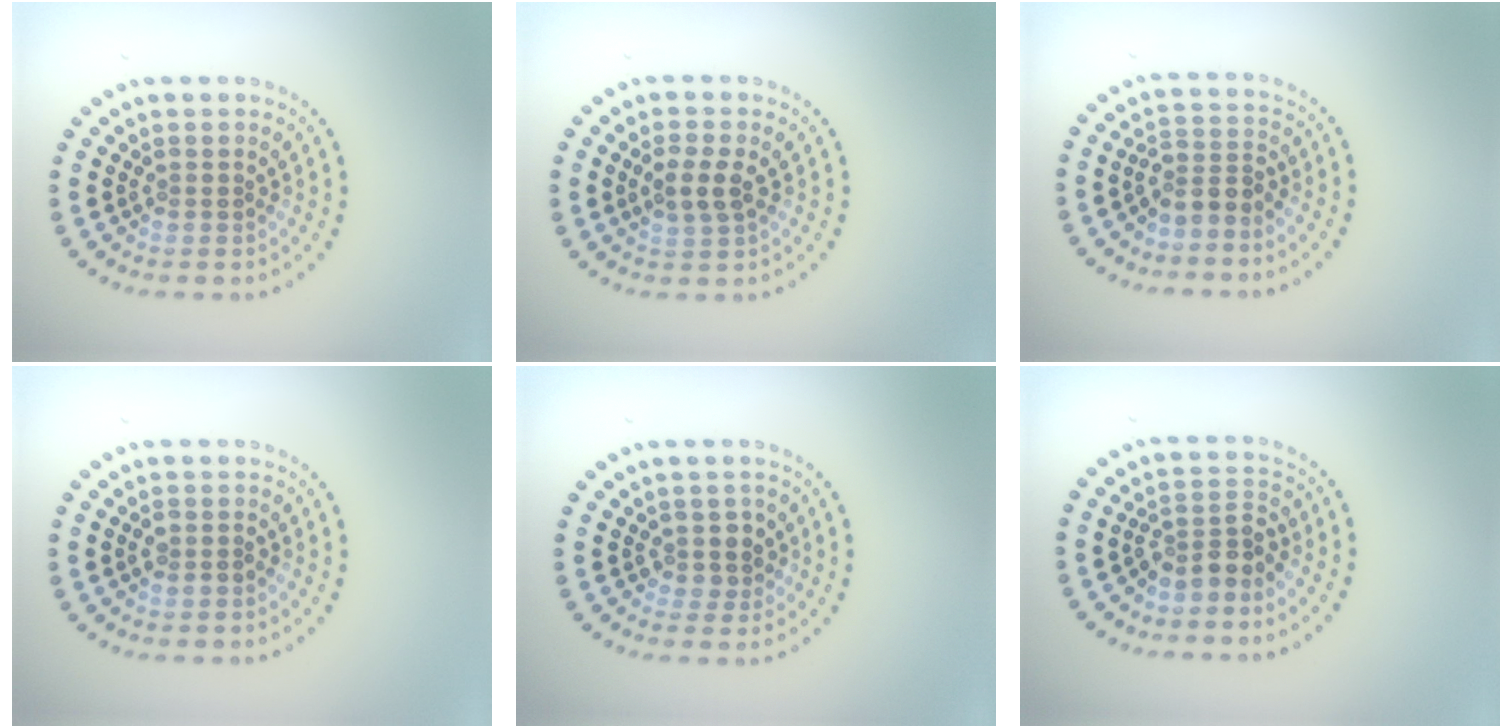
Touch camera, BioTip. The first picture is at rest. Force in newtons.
{"total": 2.4, "press": 2.3, "slide": 0.5}
{"total": 2.5, "press": 1.8, "slide": 1.7}
{"total": 1.2, "press": 1.1, "slide": 0.4}
{"total": 1.9, "press": 1.7, "slide": 0.9}
{"total": 2.8, "press": 2.1, "slide": 1.8}